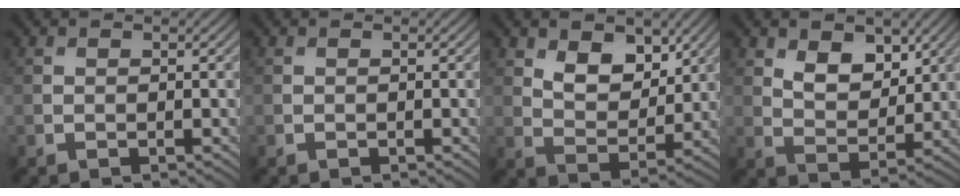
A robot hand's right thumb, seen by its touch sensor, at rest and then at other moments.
{"total": 0.0}
{"total": 6.4, "force": [3.5, 3.6, 4.0], "torque": [-0.080, -0.015, 0.056]}
{"total": 5.7, "force": [3.1, 3.3, 3.6], "torque": [-0.070, -0.014, 0.051]}